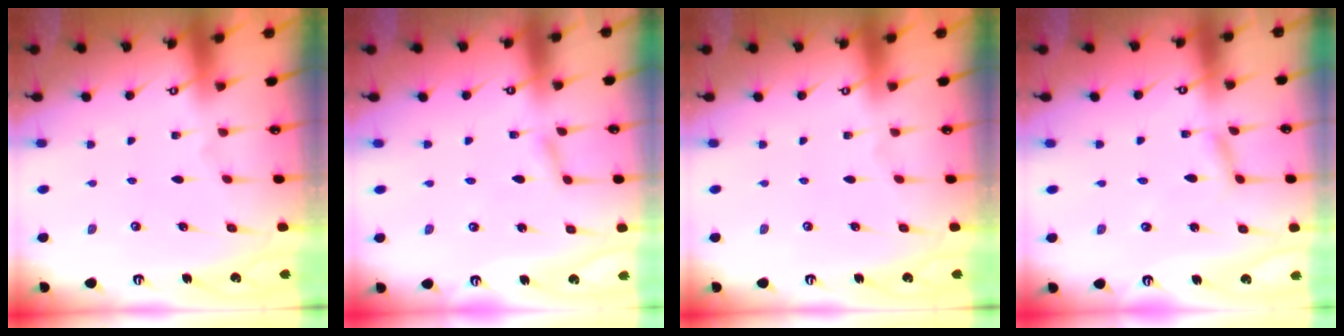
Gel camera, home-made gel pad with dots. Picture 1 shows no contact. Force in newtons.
{"total": 1.7, "press": 1.7, "slide": 0.2}
{"total": 0.0}
{"total": 2.2, "press": 2.2, "slide": 0.3}